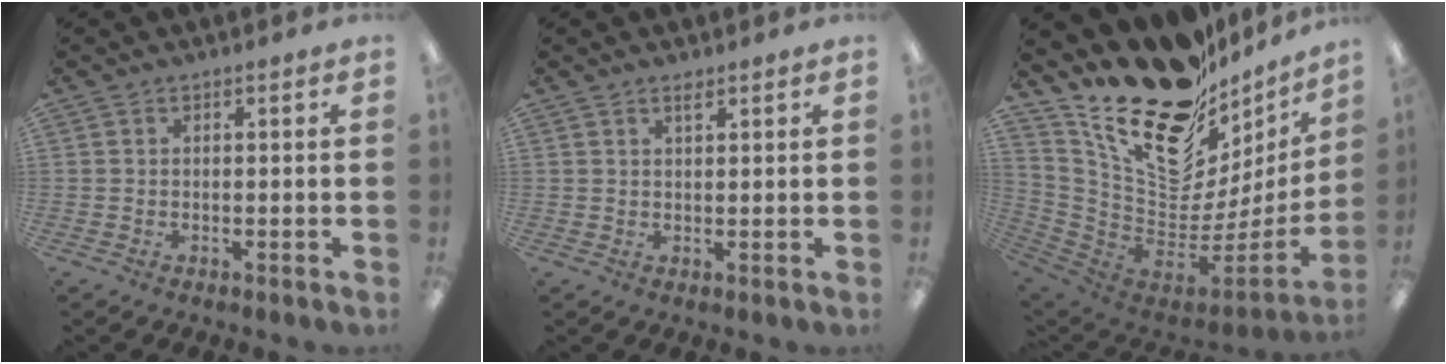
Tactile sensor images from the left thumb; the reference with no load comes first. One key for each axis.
{"total": 1.5, "fx": 1.3, "fy": 0.3, "fz": 0.7, "tx": -0.017, "ty": 0.000, "tz": 0.024}
{"total": 25.7, "fx": 18.5, "fy": 11.4, "fz": 13.6, "tx": -0.216, "ty": -0.141, "tz": 0.343}